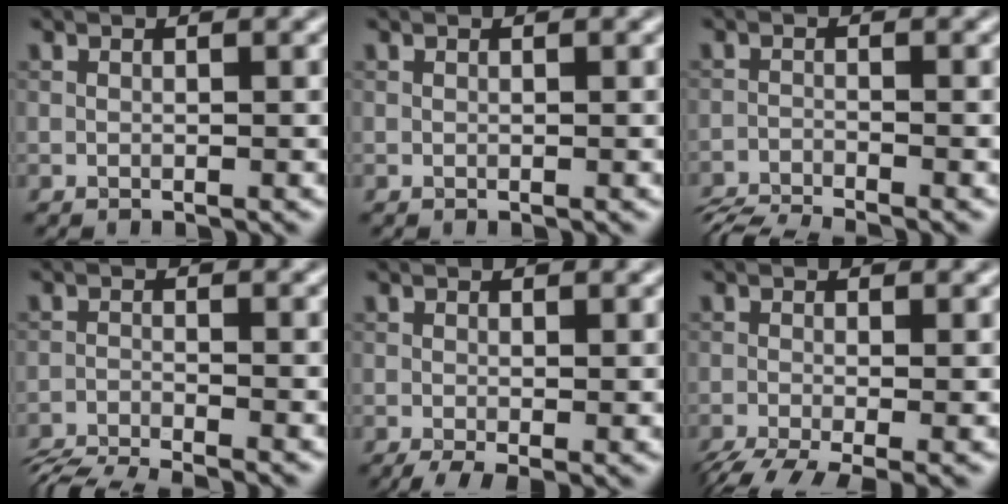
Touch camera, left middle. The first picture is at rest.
{"total": 0.0}
{"total": 5.0, "force": [-4.7, 0.5, 1.5], "torque": [-0.031, -0.021, -0.086]}
{"total": 5.4, "force": [-4.9, 0.7, 2.1], "torque": [-0.041, -0.021, -0.089]}
{"total": 2.6, "force": [-0.8, 0.8, 2.4], "torque": [-0.043, -0.012, -0.013]}
{"total": 6.1, "force": [-3.5, 2.0, 4.6], "torque": [-0.090, -0.020, -0.059]}